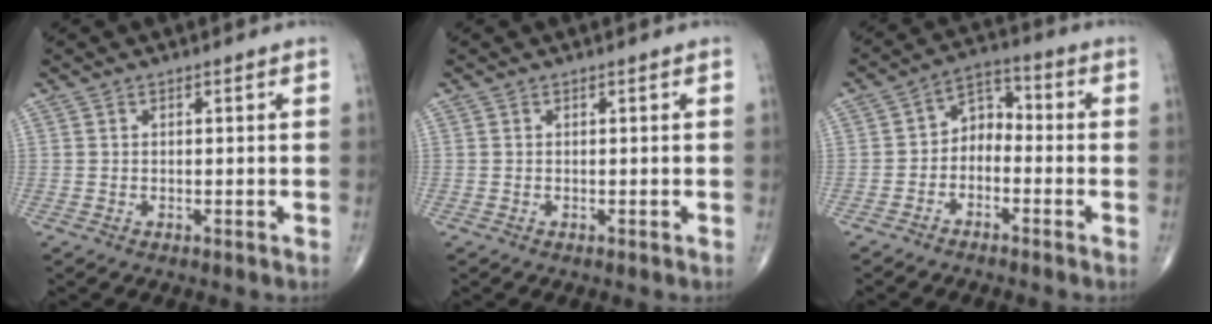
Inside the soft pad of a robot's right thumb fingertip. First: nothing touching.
{"total": 0.0}
{"total": 5.9, "force": [-2.0, 4.3, 3.6], "torque": [-0.035, 0.039, -0.053]}